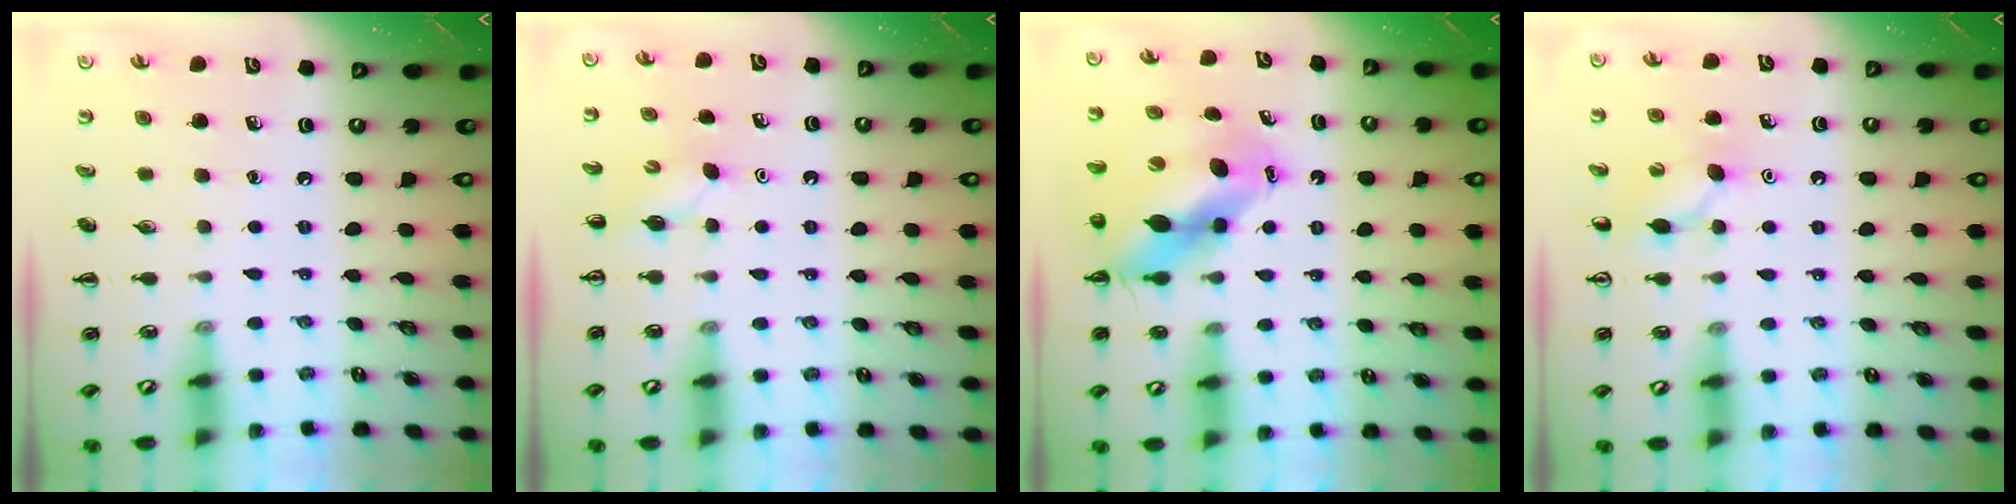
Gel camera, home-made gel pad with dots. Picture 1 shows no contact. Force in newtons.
{"total": 2.3, "press": 2.2, "slide": 0.7}
{"total": 11.3, "press": 10.9, "slide": 3.1}
{"total": 5.5, "press": 5.3, "slide": 1.6}